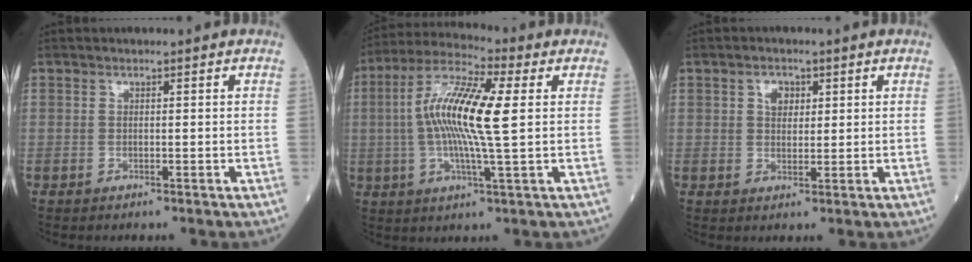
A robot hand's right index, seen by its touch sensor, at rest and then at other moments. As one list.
[{"total": 13.6, "force": [1.3, 1.3, 13.5], "torque": [-0.269, 0.011, 0.015]}, {"total": 2.8, "force": [1.2, 1.9, 1.7], "torque": [-0.027, 0.005, 0.020]}]